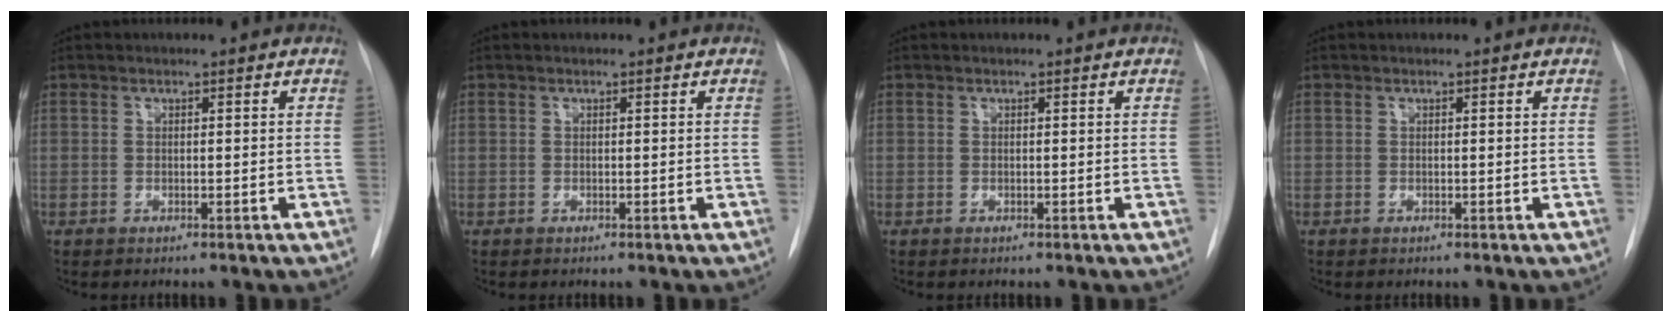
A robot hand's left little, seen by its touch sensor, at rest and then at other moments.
{"total": 0.0}
{"total": 0.0}
{"total": 0.0}